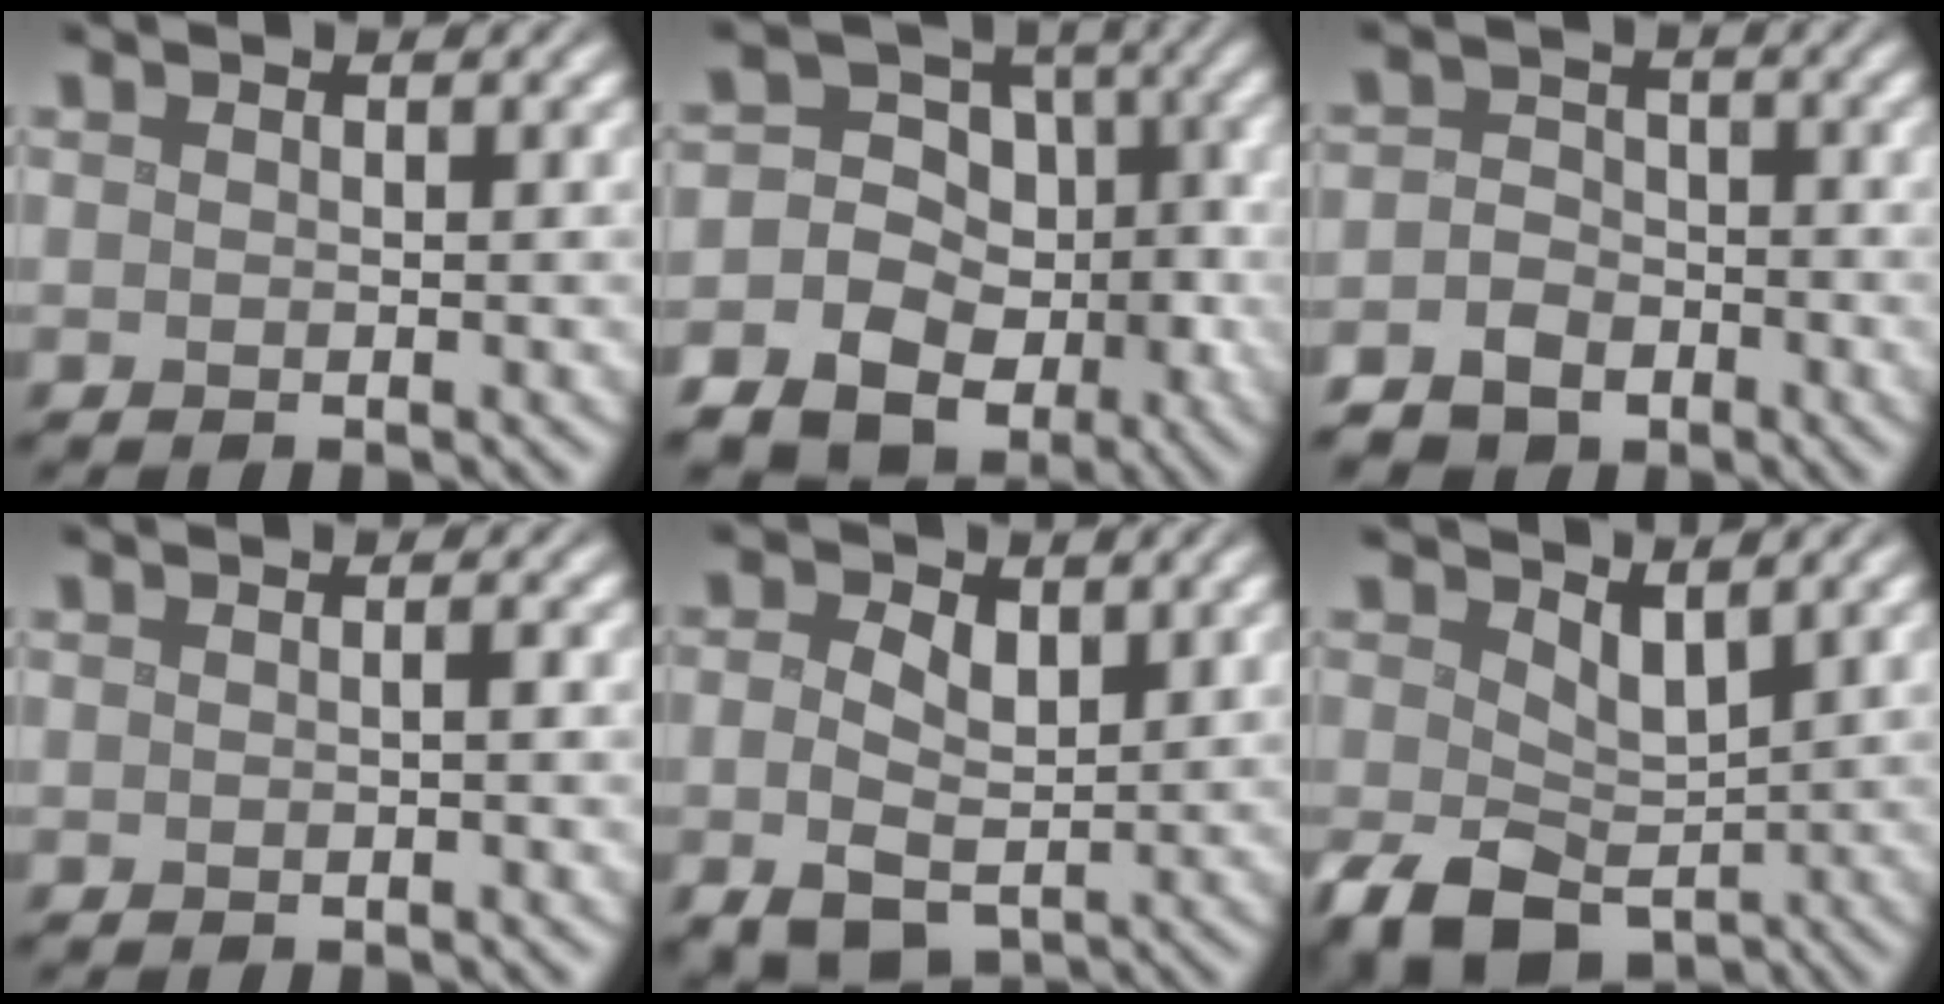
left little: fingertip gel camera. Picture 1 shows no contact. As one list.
[{"total": 15.2, "force": [-6.1, 13.2, 4.4], "torque": [-0.097, -0.012, -0.103]}, {"total": 5.3, "force": [-3.4, 3.9, 1.1], "torque": [0.012, -0.011, -0.056]}, {"total": 0.6, "force": [-0.3, -0.2, 0.4], "torque": [-0.009, -0.001, -0.005]}, {"total": 4.2, "force": [0.2, 3.0, 3.0], "torque": [-0.054, -0.003, 0.002]}, {"total": 5.3, "force": [-1.1, 3.8, 3.5], "torque": [-0.077, -0.017, -0.009]}]